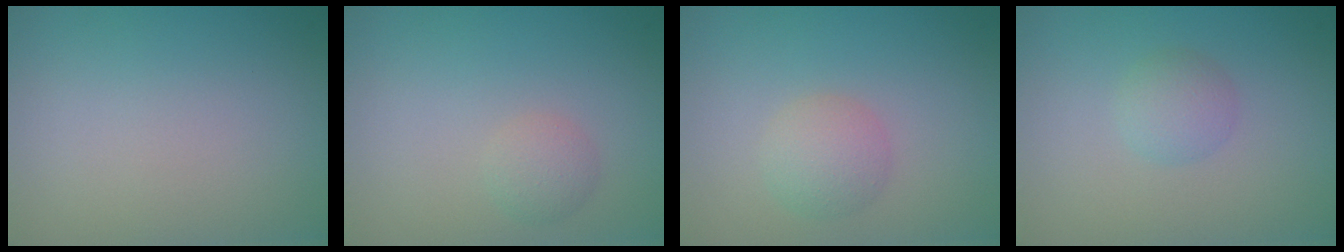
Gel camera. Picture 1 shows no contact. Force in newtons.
{"total": 1.4, "press": 1.4, "slide": 0.0}
{"total": 2.3, "press": 2.3, "slide": 0.1}
{"total": 1.7, "press": 1.7, "slide": 0.0}